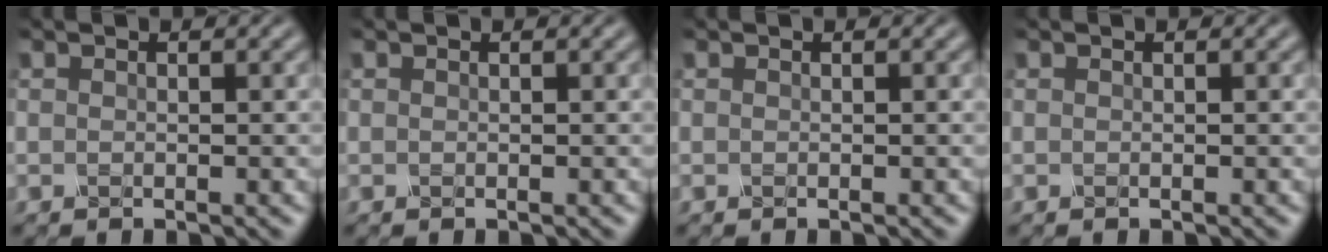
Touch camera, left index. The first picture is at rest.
{"total": 0.0}
{"total": 0.0}
{"total": 0.0}